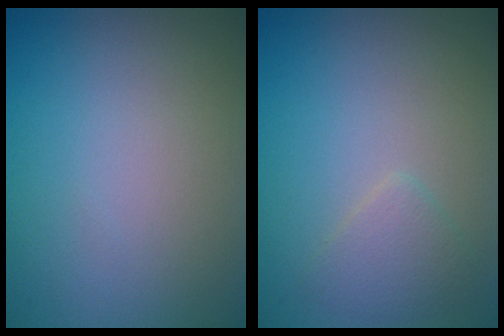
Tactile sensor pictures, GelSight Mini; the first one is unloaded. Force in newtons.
{"total": 1.6, "press": 1.6, "slide": 0.1}